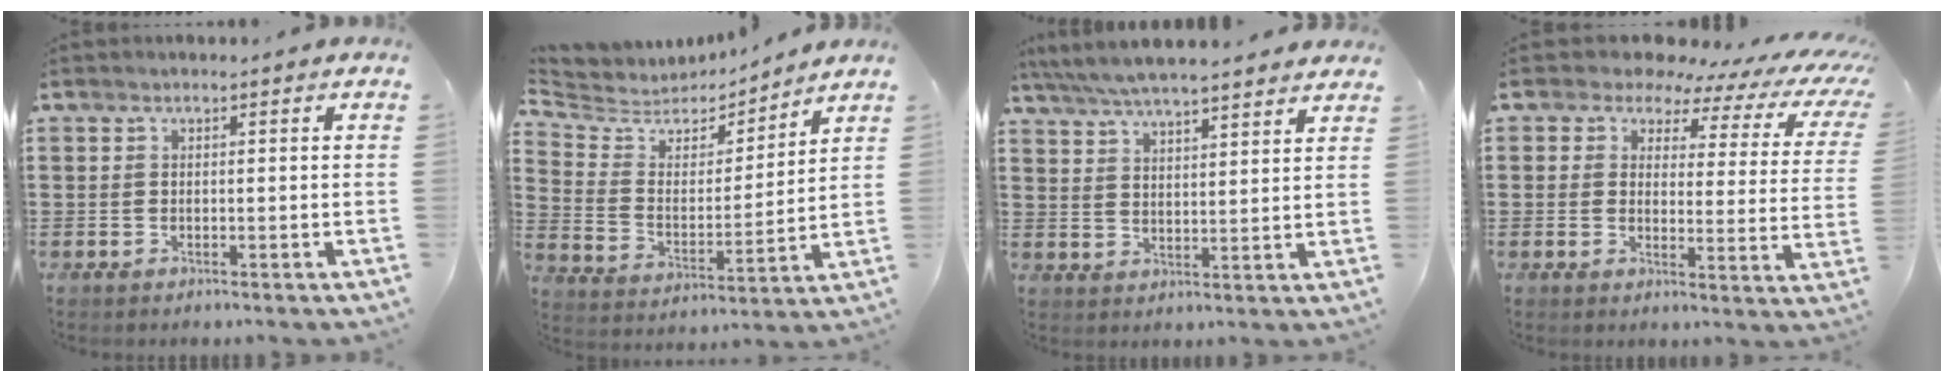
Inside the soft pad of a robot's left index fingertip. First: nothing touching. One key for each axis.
{"total": 5.1, "fx": 4.6, "fy": 2.1, "fz": 0.1, "tx": -0.041, "ty": -0.036, "tz": 0.075}
{"total": 5.5, "fx": 5.2, "fy": 0.2, "fz": 1.7, "tx": -0.053, "ty": -0.020, "tz": 0.092}
{"total": 4.7, "fx": 3.7, "fy": 2.4, "fz": 1.5, "tx": -0.050, "ty": -0.022, "tz": 0.057}